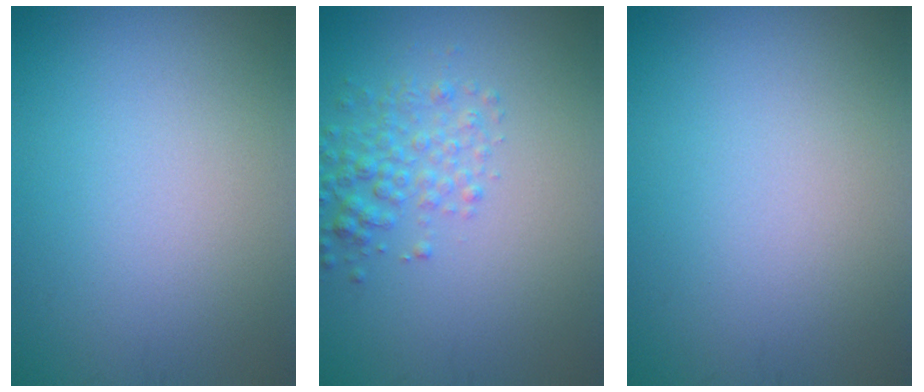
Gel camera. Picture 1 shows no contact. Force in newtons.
{"total": 2.9, "press": 2.9, "slide": 0.0}
{"total": 0.0}